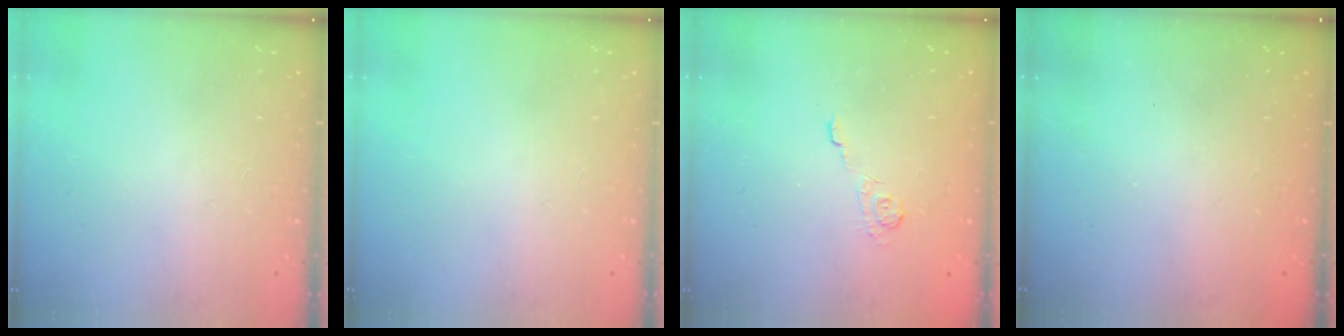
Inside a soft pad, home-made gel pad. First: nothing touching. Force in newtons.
{"total": 0.0}
{"total": 3.0, "press": 2.6, "slide": 1.4}
{"total": 2.3, "press": 2.2, "slide": 0.7}